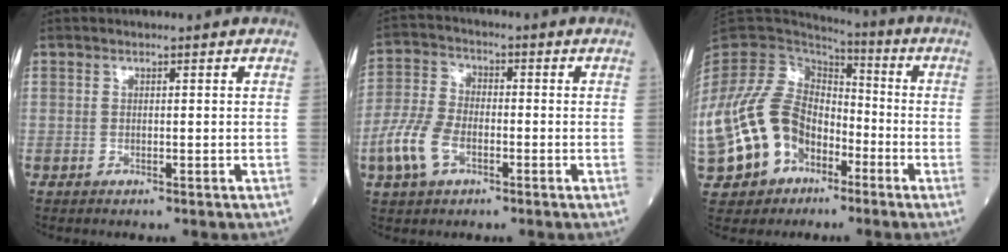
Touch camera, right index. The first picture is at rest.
{"total": 8.1, "force": [-3.2, 4.6, 5.8], "torque": [-0.150, 0.006, -0.067]}
{"total": 19.7, "force": [-7.1, 14.4, 11.5], "torque": [-0.285, 0.016, -0.120]}